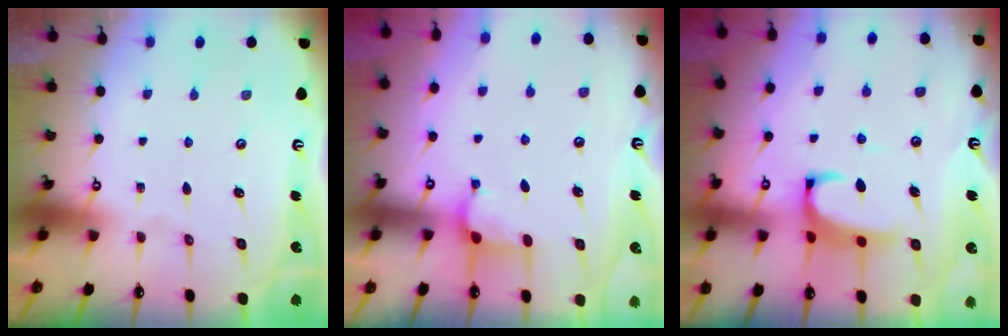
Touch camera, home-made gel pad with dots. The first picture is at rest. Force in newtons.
{"total": 3.1, "press": 3.1, "slide": 0.2}
{"total": 3.0, "press": 2.8, "slide": 1.0}